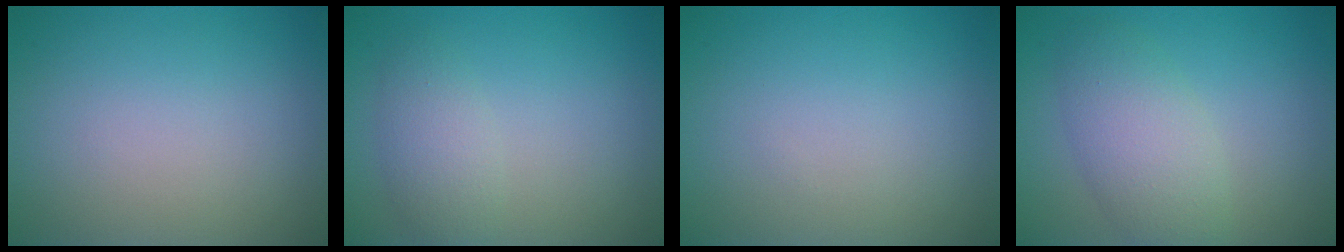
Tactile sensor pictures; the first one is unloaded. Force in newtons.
{"total": 2.6, "press": 2.6, "slide": 0.1}
{"total": 0.0}
{"total": 4.4, "press": 4.4, "slide": 0.3}